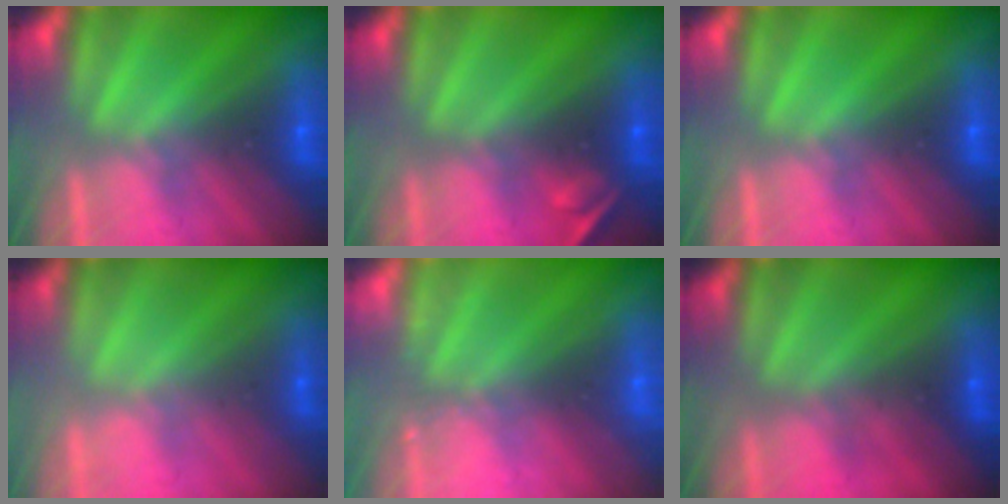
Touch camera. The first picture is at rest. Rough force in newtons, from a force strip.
{"total": 2.1}
{"total": 0.0}
{"total": 1.9}
{"total": 2.6}
{"total": 2.1}